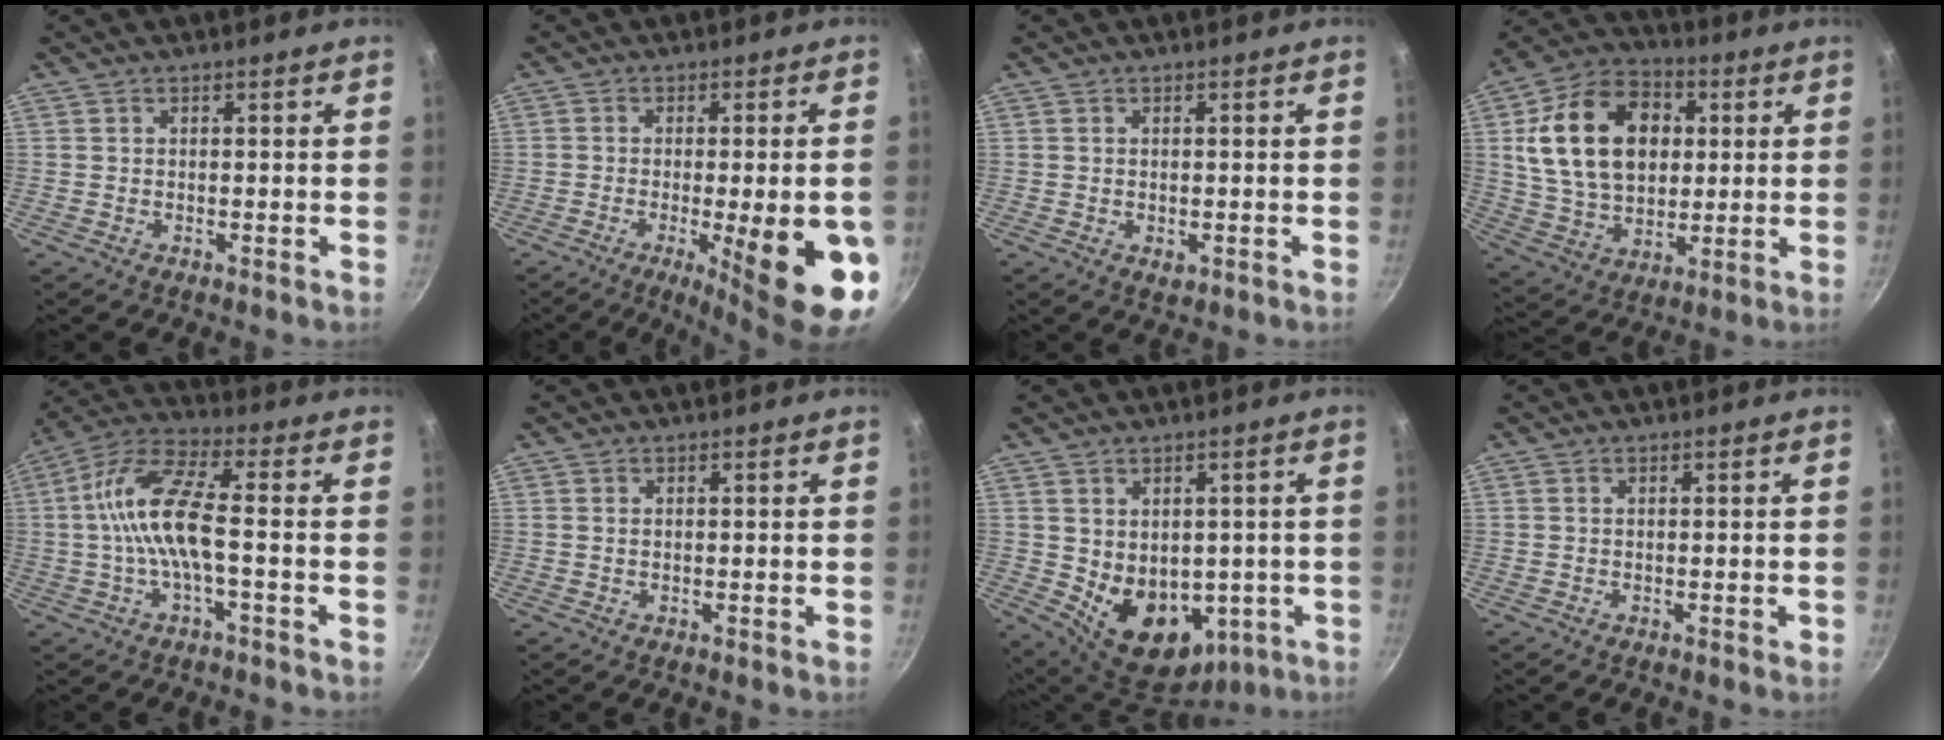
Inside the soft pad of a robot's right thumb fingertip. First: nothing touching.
{"total": 17.1, "force": [-5.0, 4.1, 15.8], "torque": [-0.190, 0.001, -0.060]}
{"total": 1.6, "force": [-0.3, 1.0, 1.2], "torque": [-0.016, -0.003, -0.003]}
{"total": 20.6, "force": [4.0, 14.6, 14.0], "torque": [-0.222, 0.007, 0.067]}
{"total": 12.1, "force": [-1.3, 3.9, 11.5], "torque": [-0.233, 0.035, -0.038]}
{"total": 0.5, "force": [0.1, 0.4, 0.4], "torque": [-0.006, 0.001, 0.003]}
{"total": 13.4, "force": [-1.0, 9.9, 8.9], "torque": [-0.106, -0.019, 0.018]}
{"total": 0.8, "force": [0.0, 0.4, 0.6], "torque": [-0.005, 0.002, 0.000]}